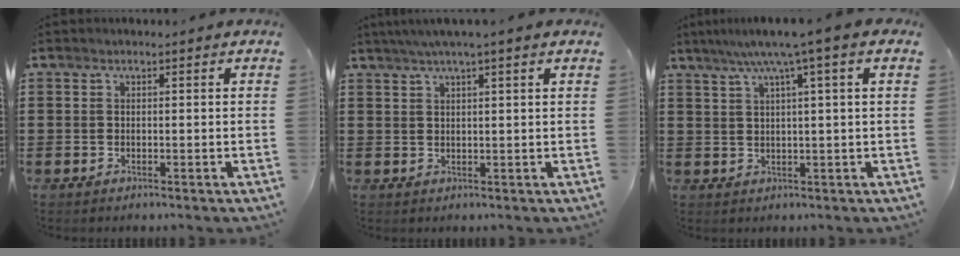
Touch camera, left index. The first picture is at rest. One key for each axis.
{"total": 2.7, "fx": 2.0, "fy": -0.3, "fz": 1.8, "tx": -0.039, "ty": 0.005, "tz": 0.035}
{"total": 5.7, "fx": 3.0, "fy": -0.5, "fz": 4.8, "tx": -0.102, "ty": -0.003, "tz": 0.045}